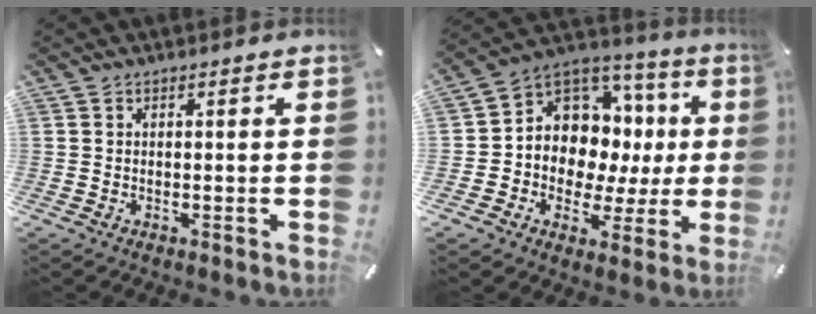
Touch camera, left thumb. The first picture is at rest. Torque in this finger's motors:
{"motor_torque": [2.40, 2.61, 0.51, 0.18, 0.12]}